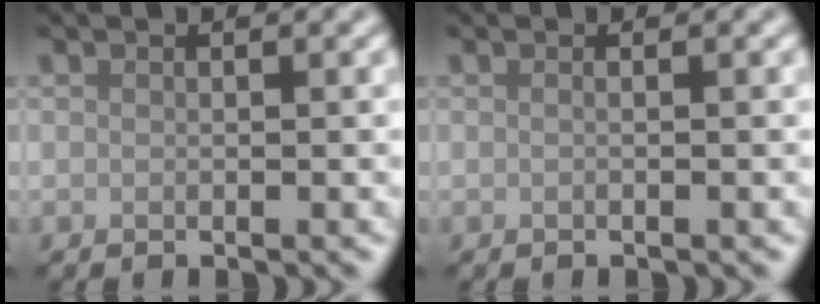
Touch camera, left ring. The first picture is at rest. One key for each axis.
{"total": 0.5, "fx": 0.0, "fy": 0.2, "fz": 0.5, "tx": -0.007, "ty": -0.005, "tz": -0.004}